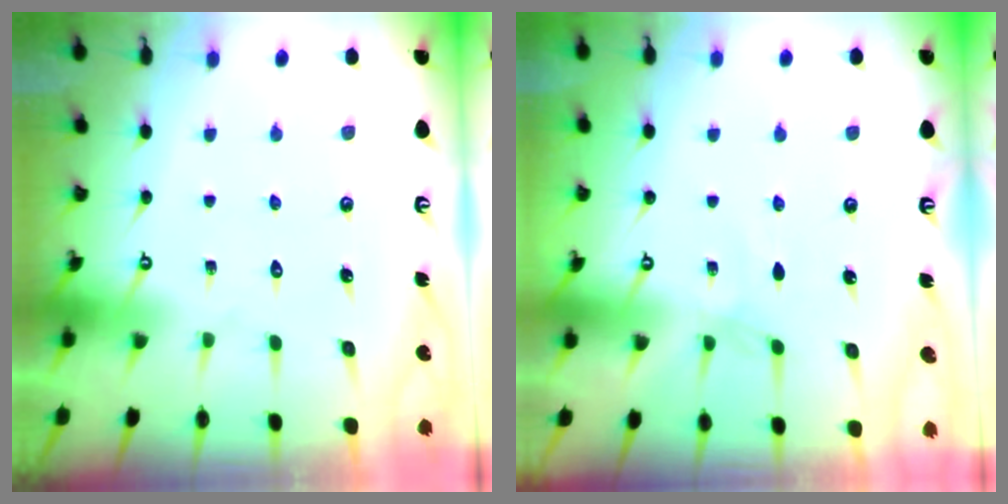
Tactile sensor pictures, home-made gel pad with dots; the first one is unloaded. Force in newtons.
{"total": 0.0}